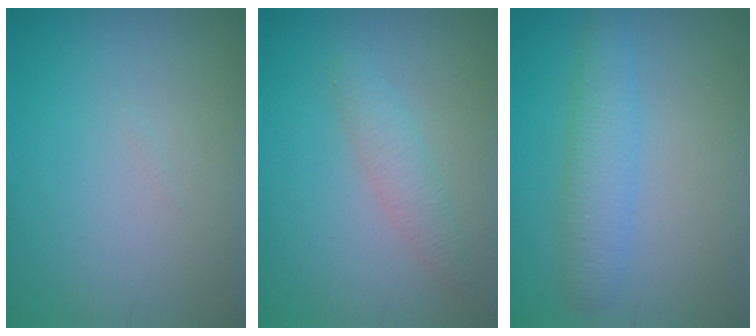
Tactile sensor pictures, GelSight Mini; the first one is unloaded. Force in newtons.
{"total": 2.0, "press": 2.0, "slide": 0.1}
{"total": 3.3, "press": 3.3, "slide": 0.0}